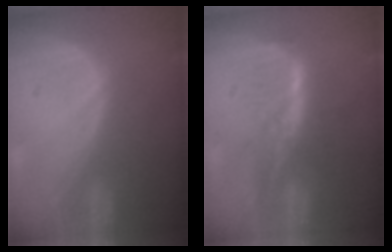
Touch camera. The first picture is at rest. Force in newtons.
{"total": 6.0, "press": 5.2, "slide": 3.0}